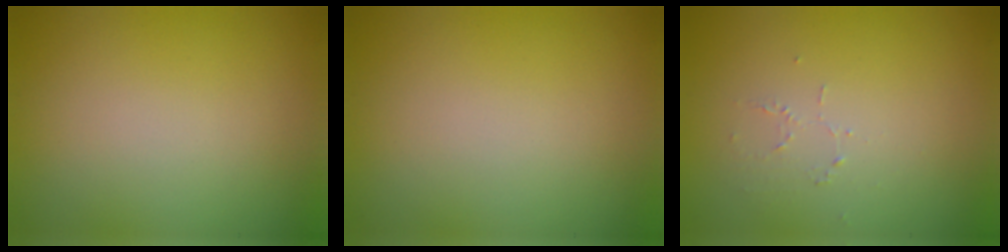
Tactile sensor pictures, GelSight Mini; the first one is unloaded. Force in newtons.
{"total": 0.0}
{"total": 0.7, "press": 0.4, "slide": 0.6}